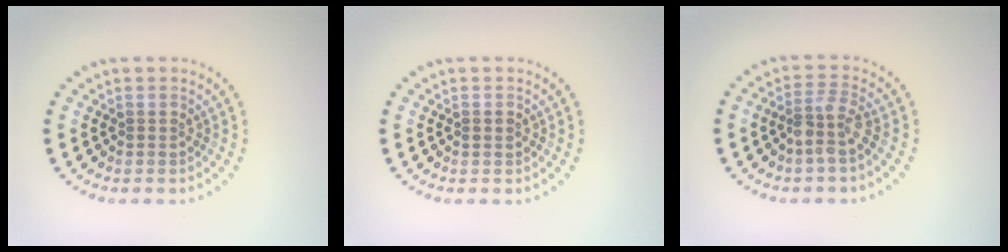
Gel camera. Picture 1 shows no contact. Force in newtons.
{"total": 0.9, "press": 0.9, "slide": 0.1}
{"total": 2.5, "press": 1.9, "slide": 1.5}